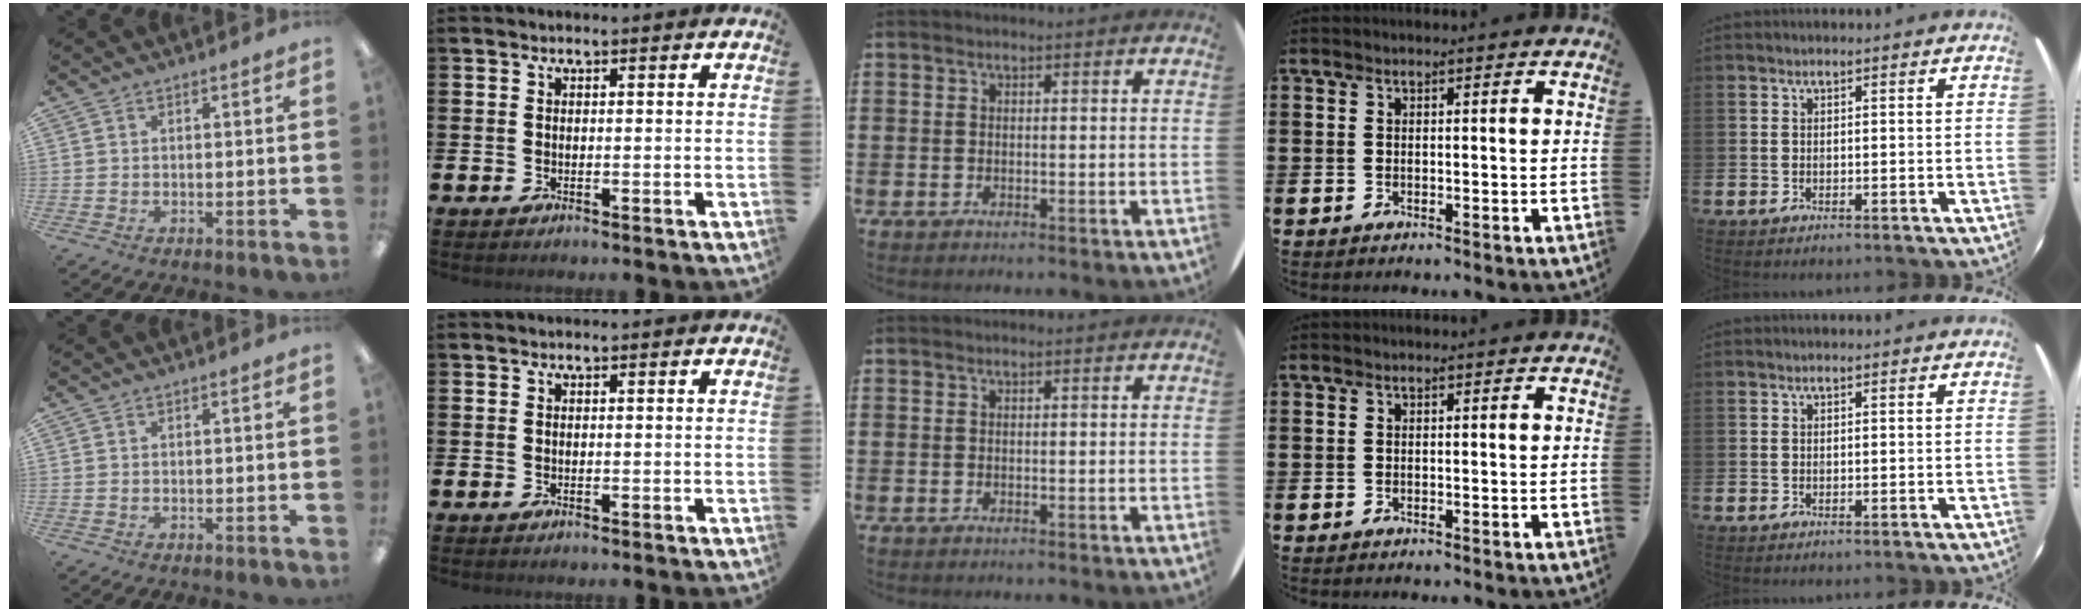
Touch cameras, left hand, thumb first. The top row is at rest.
{}